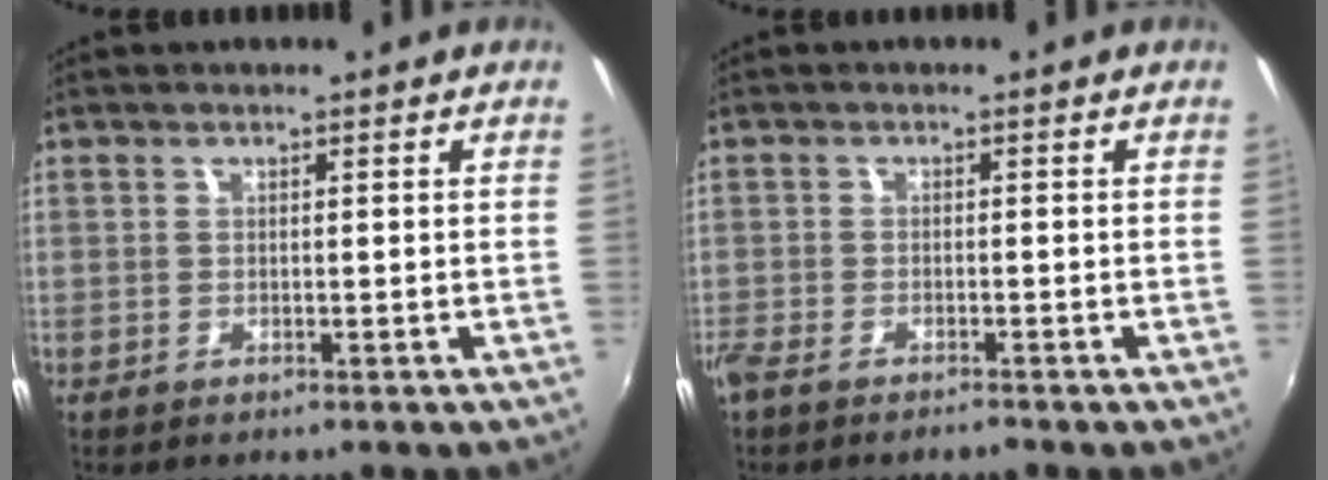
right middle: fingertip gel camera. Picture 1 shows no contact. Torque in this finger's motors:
{"motor_torque": [1.09, -1.05, 0.24, 0.20]}